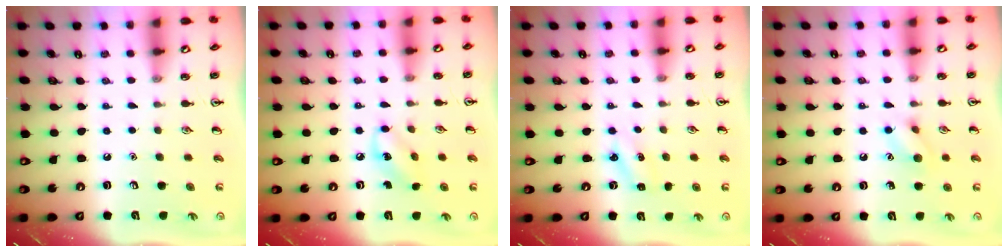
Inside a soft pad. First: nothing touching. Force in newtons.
{"total": 5.2, "press": 5.1, "slide": 0.8}
{"total": 2.9, "press": 2.7, "slide": 0.9}
{"total": 7.4, "press": 7.4, "slide": 0.6}